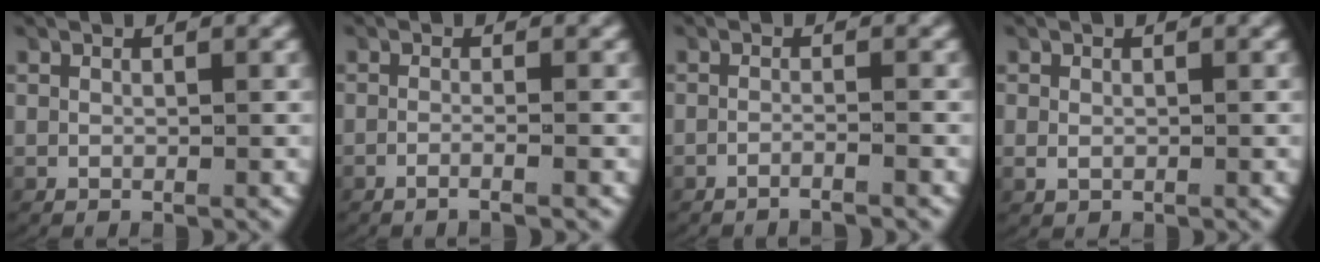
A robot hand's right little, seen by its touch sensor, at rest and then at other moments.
{"total": 1.8, "force": [-1.4, -0.1, 1.1], "torque": [-0.023, 0.000, -0.026]}
{"total": 1.8, "force": [-1.6, -0.1, 0.7], "torque": [-0.013, 0.002, -0.031]}
{"total": 0.7, "force": [0.0, 0.6, 0.5], "torque": [-0.018, -0.005, 0.008]}